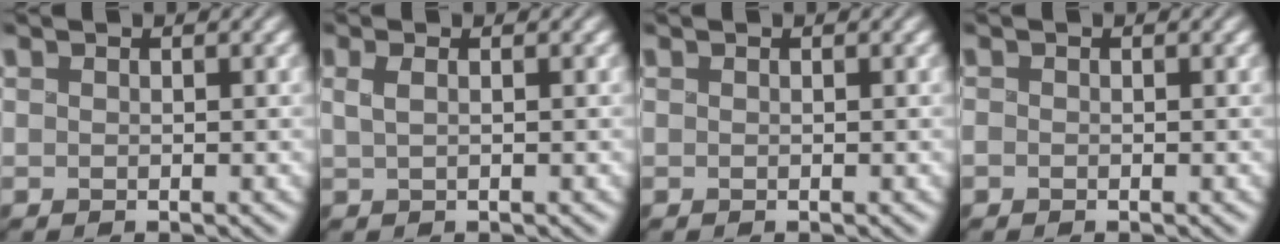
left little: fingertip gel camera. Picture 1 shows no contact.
{"total": 1.1, "force": [0.1, 0.2, 1.1], "torque": [-0.024, 0.001, 0.002]}
{"total": 0.0}
{"total": 0.7, "force": [-0.4, 0.5, 0.2], "torque": [-0.002, -0.001, -0.013]}